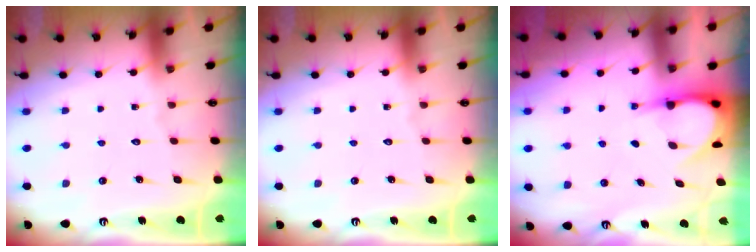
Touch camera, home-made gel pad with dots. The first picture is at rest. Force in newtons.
{"total": 0.0}
{"total": 4.8, "press": 4.8, "slide": 0.5}